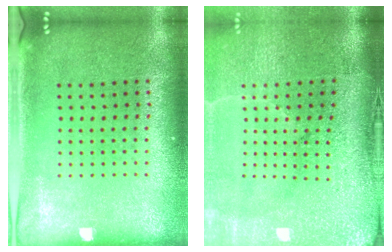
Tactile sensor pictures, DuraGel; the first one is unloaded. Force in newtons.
{"total": 5.1, "press": 4.1, "slide": 3.0}